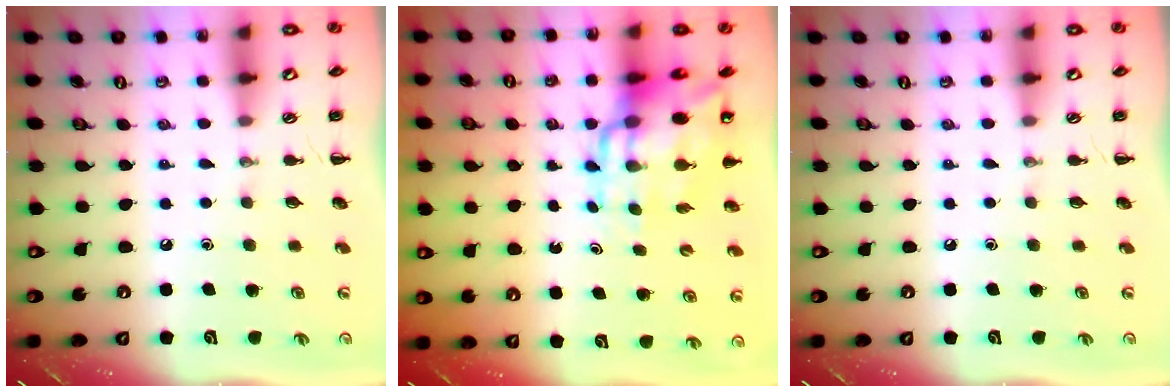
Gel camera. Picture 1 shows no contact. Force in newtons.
{"total": 15.0, "press": 14.4, "slide": 4.2}
{"total": 0.0}